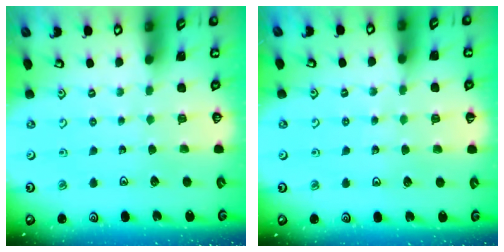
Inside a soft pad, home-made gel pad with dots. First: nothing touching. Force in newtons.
{"total": 2.9, "press": 2.9, "slide": 0.4}